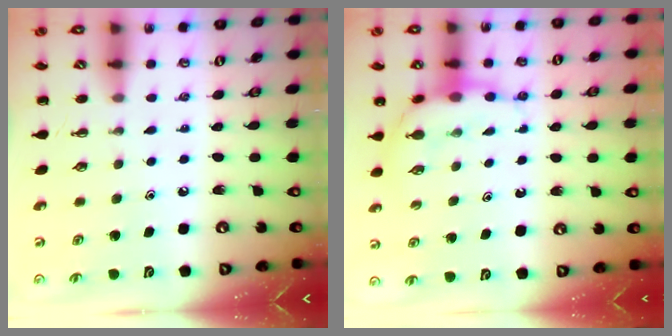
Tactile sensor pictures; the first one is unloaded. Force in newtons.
{"total": 7.3, "press": 7.2, "slide": 1.5}